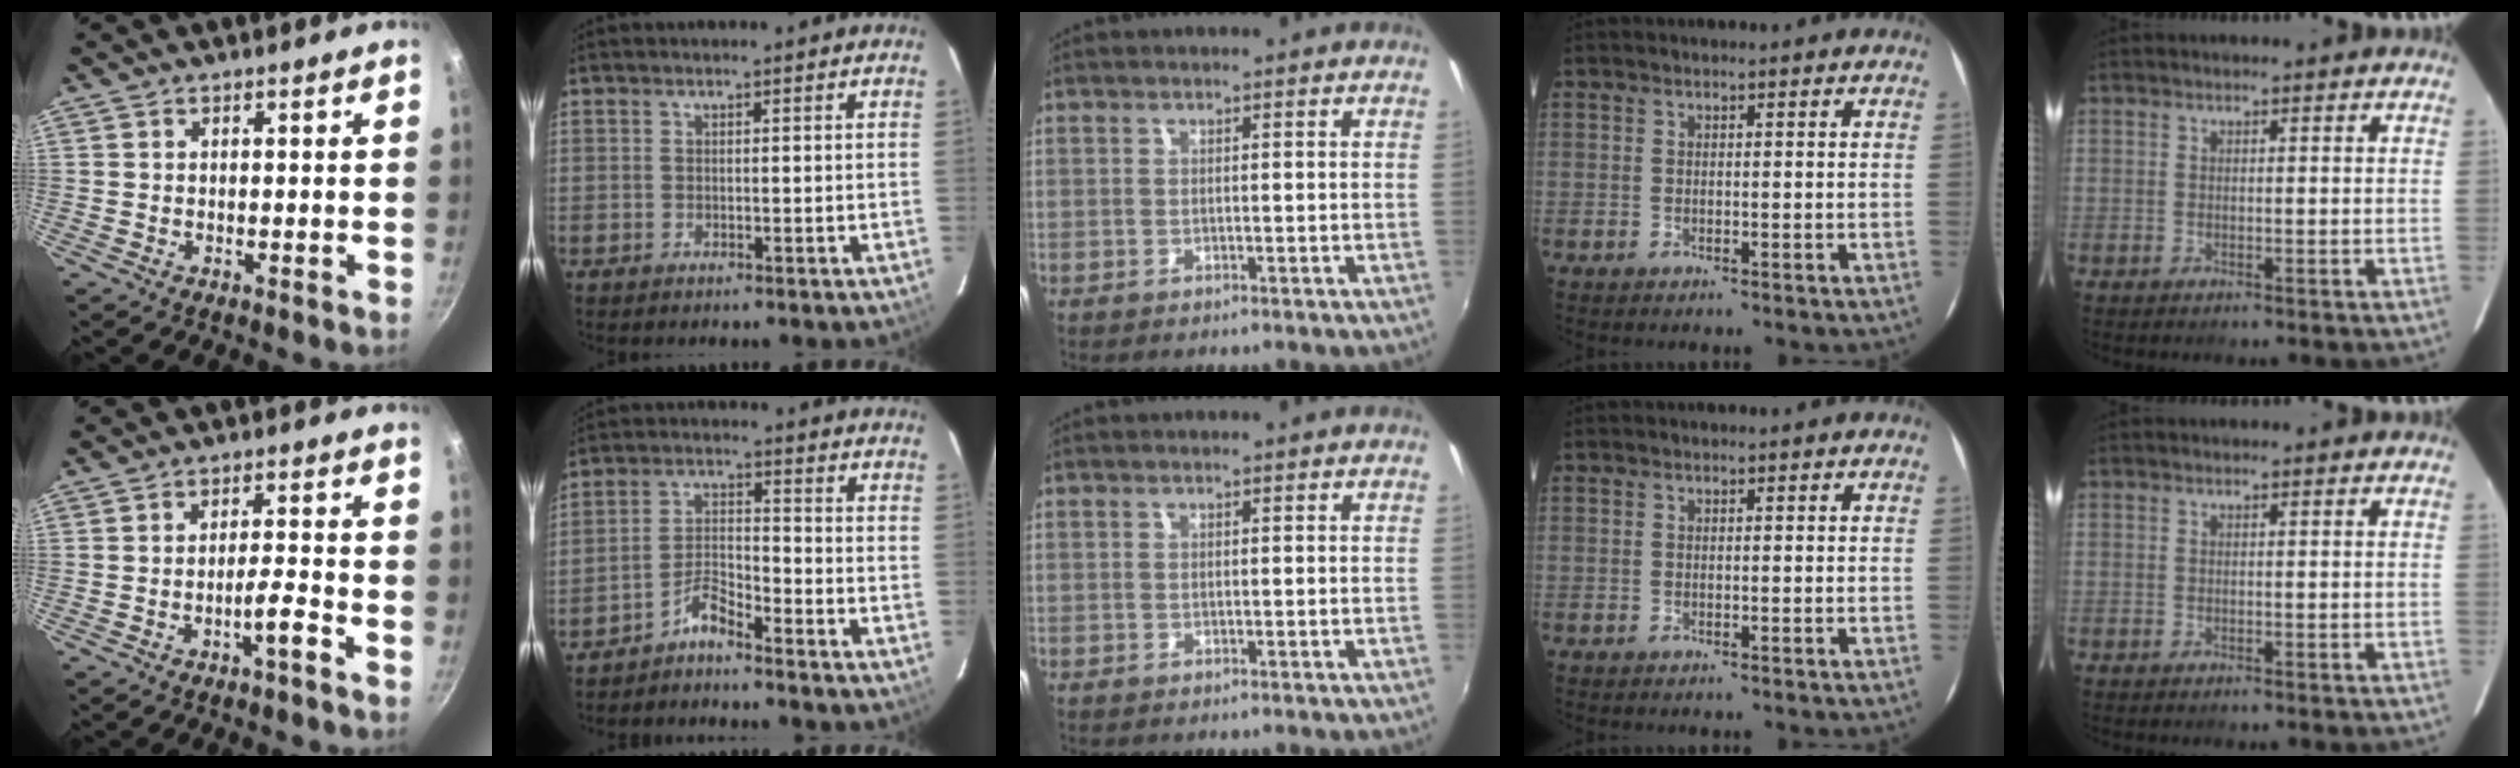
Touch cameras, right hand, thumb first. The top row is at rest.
{"thumb": {"total": 4.5, "force": [-2.6, 0.1, 3.7], "torque": [-0.069, 0.022, -0.044]}, "index": {"total": 4.6, "force": [-4.1, 0.8, 1.8], "torque": [-0.045, 0.019, -0.080]}}